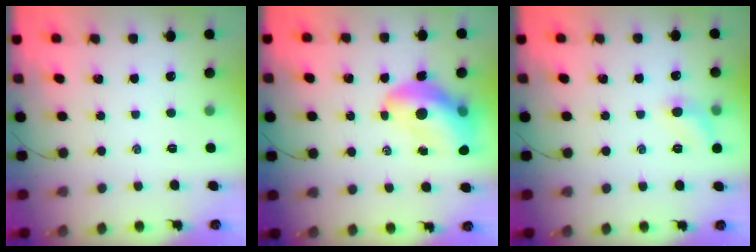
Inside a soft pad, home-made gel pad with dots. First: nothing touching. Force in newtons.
{"total": 13.4, "press": 12.8, "slide": 3.9}
{"total": 6.9, "press": 6.7, "slide": 1.7}